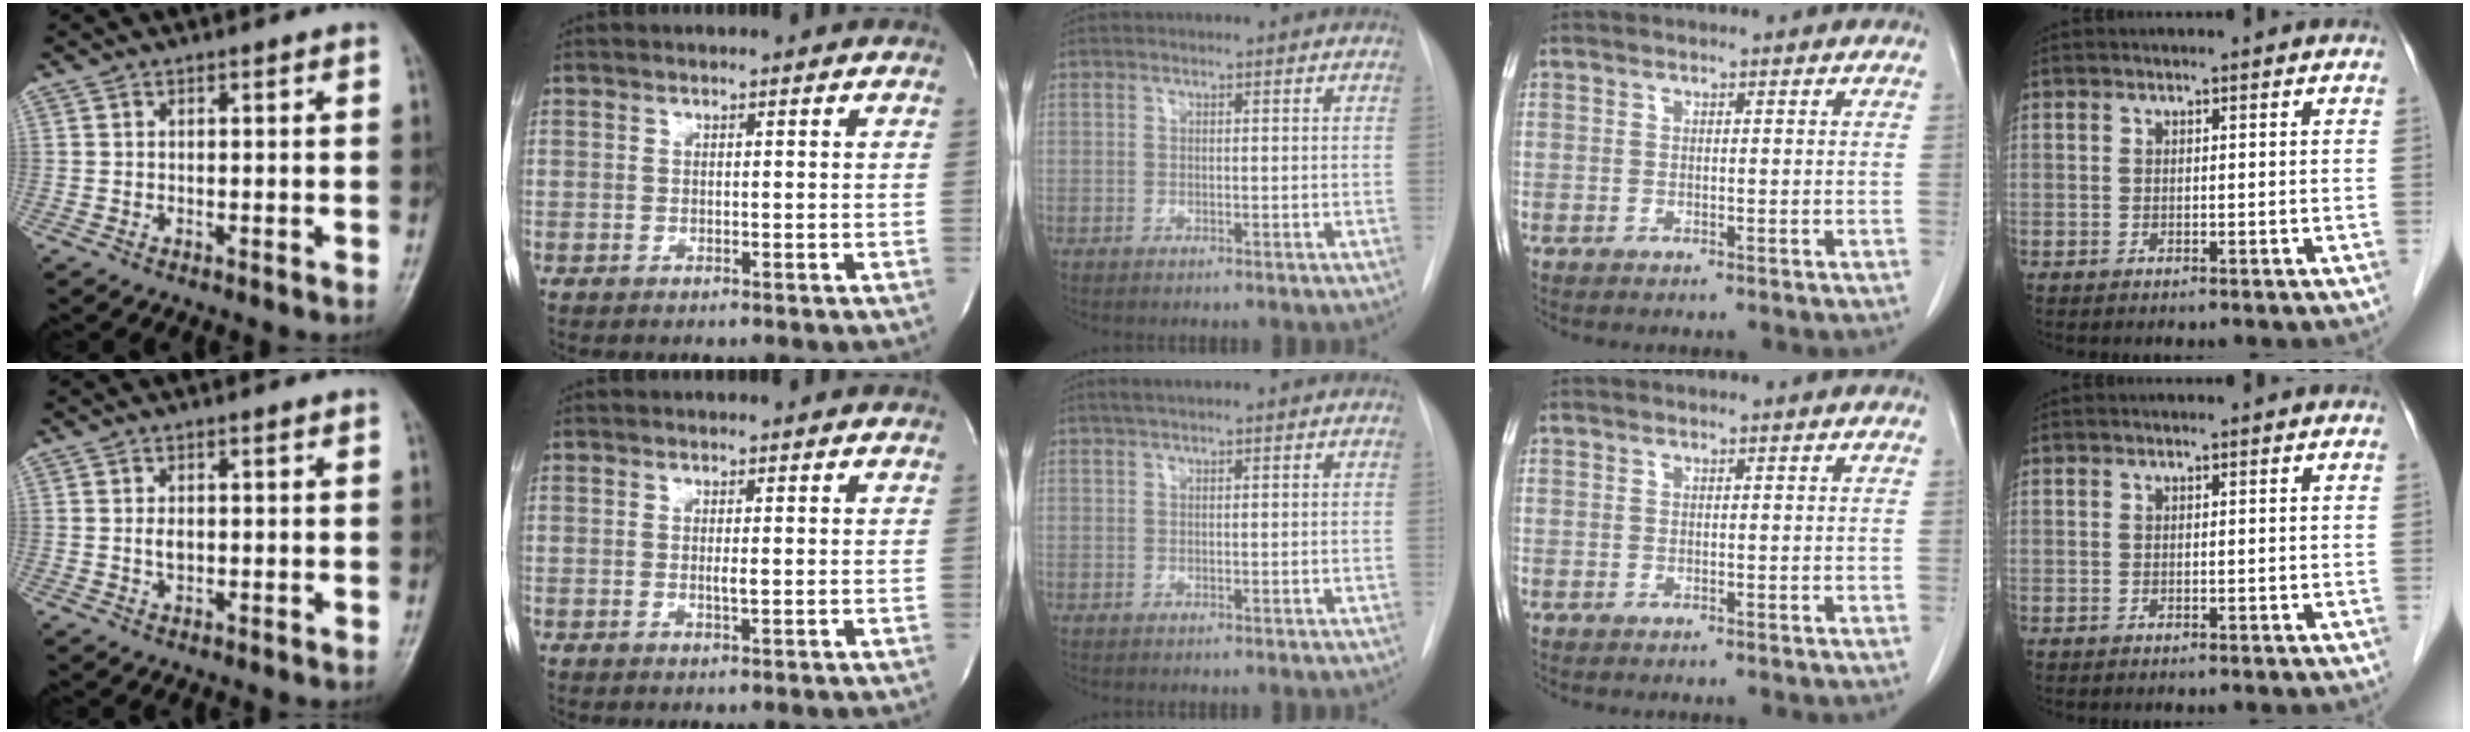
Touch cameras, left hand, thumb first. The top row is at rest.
{"thumb": {"total": 1.9, "force": [0.2, 1.1, 1.5], "torque": [-0.024, -0.002, 0.006]}, "index": {"total": 1.0, "force": [0.0, 0.0, 1.0], "torque": [-0.024, -0.003, 0.001]}, "middle": {"total": 1.3, "force": [1.0, 0.0, 0.9], "torque": [-0.020, 0.008, 0.019]}}